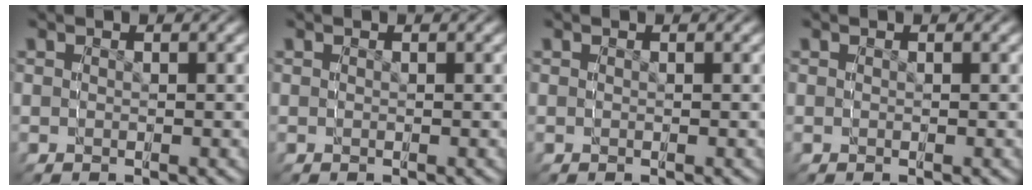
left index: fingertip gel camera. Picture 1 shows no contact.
{"total": 0.0}
{"total": 0.0}
{"total": 0.0}